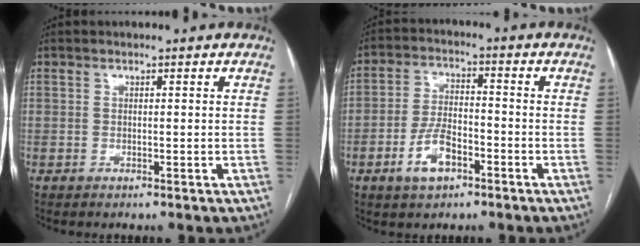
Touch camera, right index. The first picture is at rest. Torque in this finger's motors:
{"motor_torque": [-0.11, -0.07, -0.25, -0.12]}